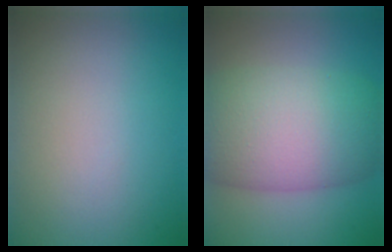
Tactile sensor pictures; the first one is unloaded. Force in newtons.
{"total": 11.5, "press": 11.5, "slide": 0.5}